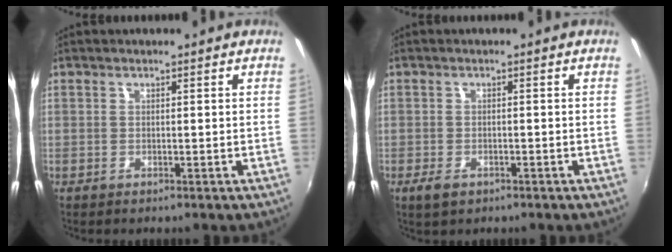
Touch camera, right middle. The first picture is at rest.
{"total": 2.9, "force": [-1.7, 1.5, 1.8], "torque": [-0.038, -0.006, -0.030]}